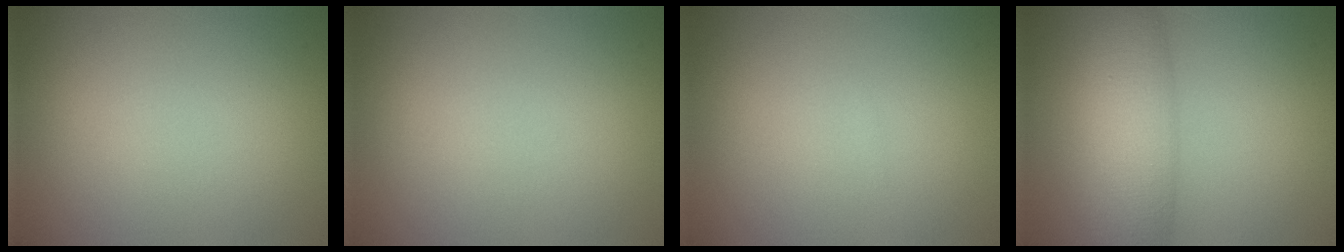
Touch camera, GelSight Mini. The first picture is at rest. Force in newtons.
{"total": 0.0}
{"total": 0.0}
{"total": 6.7, "press": 6.7, "slide": 0.2}